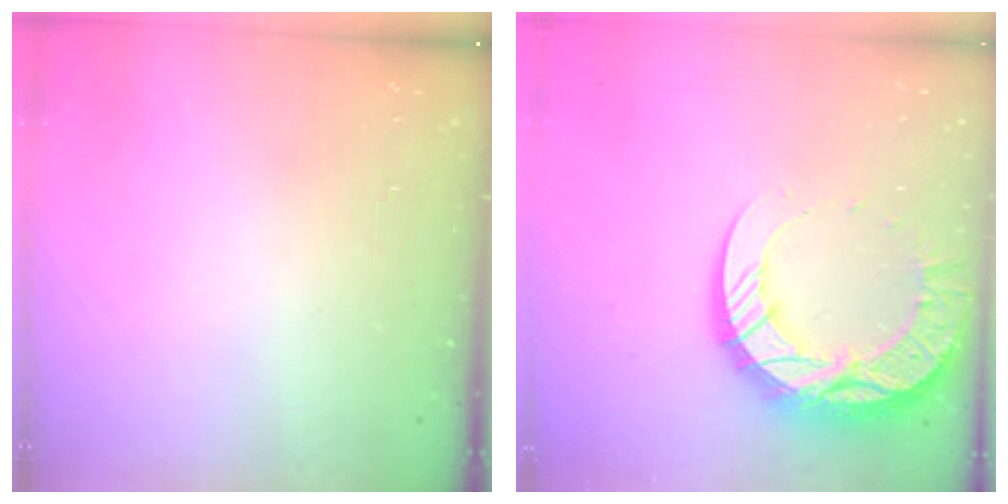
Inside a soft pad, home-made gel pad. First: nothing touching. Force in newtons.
{"total": 21.4, "press": 21.3, "slide": 1.8}